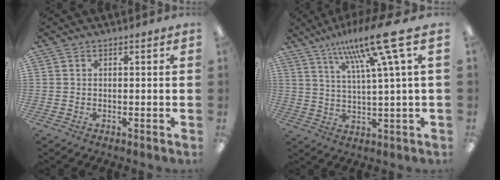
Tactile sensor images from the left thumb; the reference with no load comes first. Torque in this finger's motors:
{"motor_torque": [0.94, 0.06, 0.90, -0.62, 0.11]}